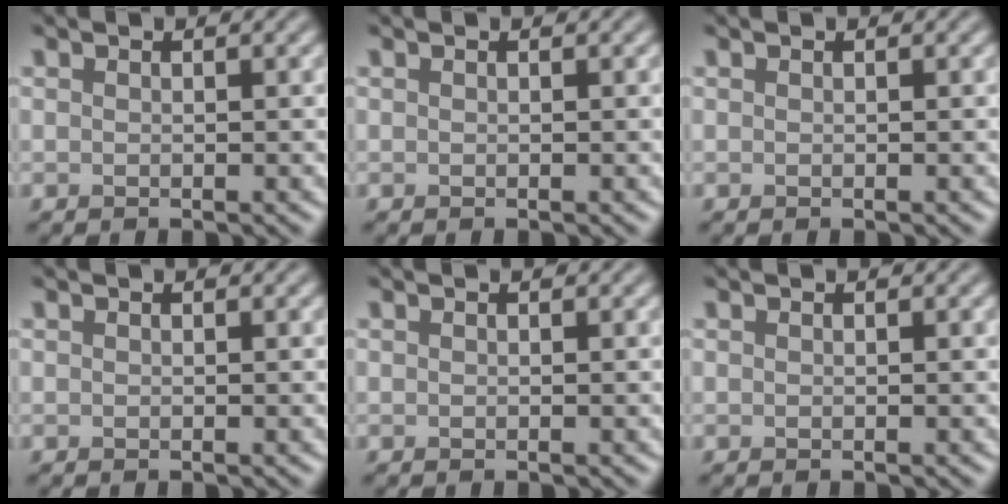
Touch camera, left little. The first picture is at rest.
{"total": 0.0}
{"total": 0.0}
{"total": 0.0}
{"total": 0.0}
{"total": 0.0}